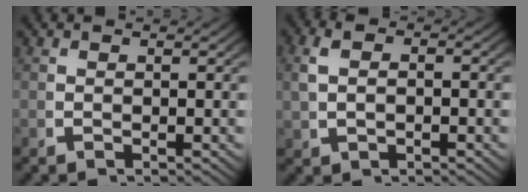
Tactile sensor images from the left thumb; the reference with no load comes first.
{"total": 2.8, "force": [0.4, 1.6, 2.2], "torque": [-0.048, 0.006, 0.009]}